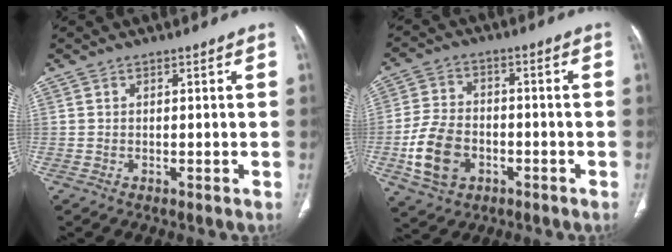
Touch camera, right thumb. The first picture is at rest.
{"total": 10.7, "force": [-3.5, 7.6, 6.6], "torque": [-0.119, 0.017, -0.063]}